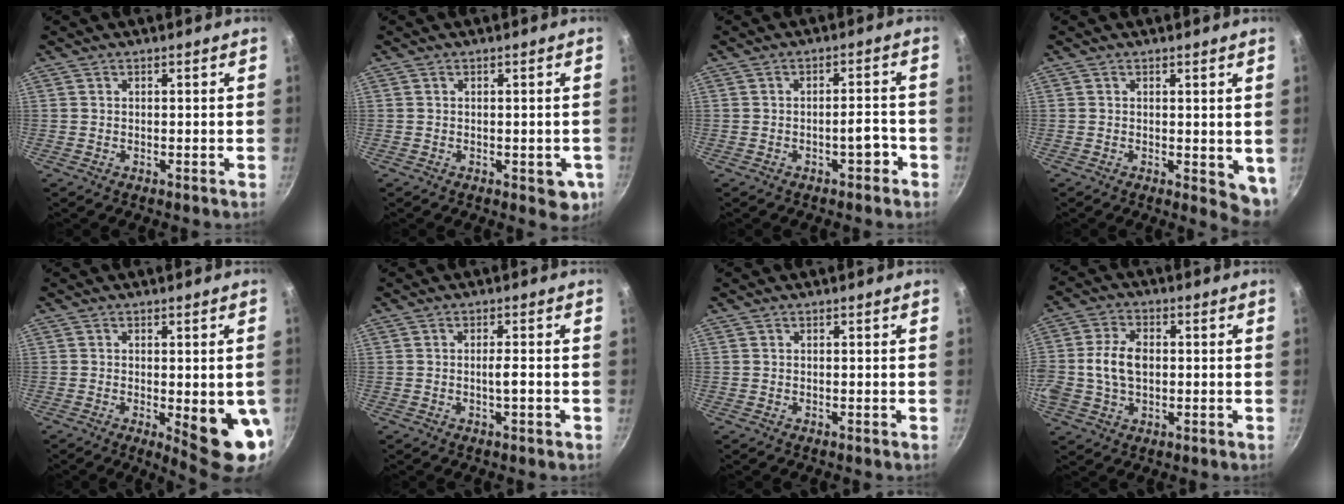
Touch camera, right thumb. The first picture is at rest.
{"total": 4.6, "force": [-1.2, 2.4, 3.7], "torque": [-0.029, -0.002, -0.012]}
{"total": 3.7, "force": [-2.0, 1.5, 2.7], "torque": [-0.016, 0.028, -0.023]}
{"total": 4.8, "force": [0.3, 2.5, 4.2], "torque": [-0.044, -0.006, 0.006]}
{"total": 11.1, "force": [-1.9, 3.1, 10.5], "torque": [-0.112, -0.013, -0.015]}
{"total": 2.4, "force": [-0.7, 0.2, 2.2], "torque": [-0.039, 0.006, -0.013]}
{"total": 0.0}
{"total": 9.7, "force": [-0.1, 6.6, 7.1], "torque": [-0.135, 0.021, -0.009]}